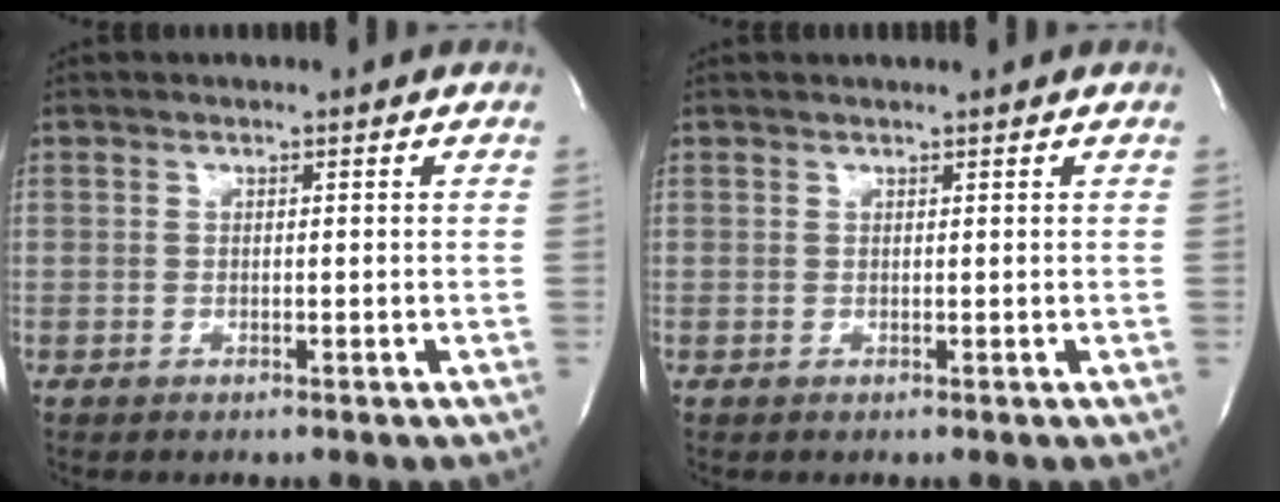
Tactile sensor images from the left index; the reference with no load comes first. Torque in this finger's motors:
{"motor_torque": [0.14, -0.08, 0.00, 0.01]}